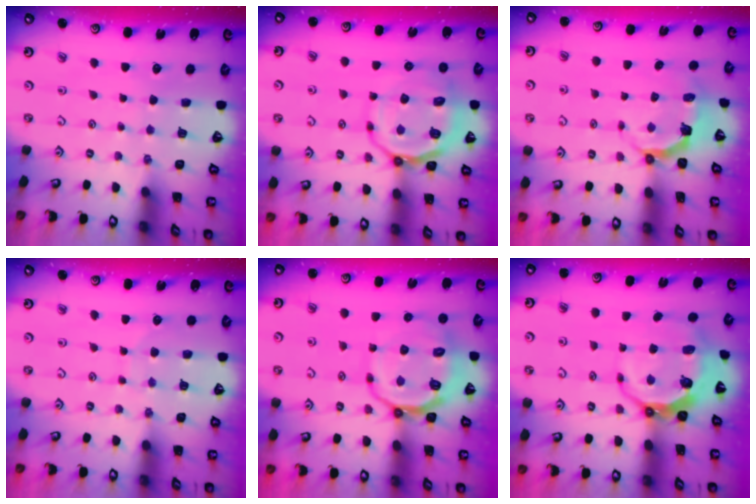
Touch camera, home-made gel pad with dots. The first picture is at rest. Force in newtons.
{"total": 13.5, "press": 13.3, "slide": 2.7}
{"total": 4.6, "press": 3.0, "slide": 3.5}
{"total": 6.8, "press": 6.7, "slide": 0.4}
{"total": 13.7, "press": 13.4, "slide": 3.2}
{"total": 7.9, "press": 6.8, "slide": 4.0}